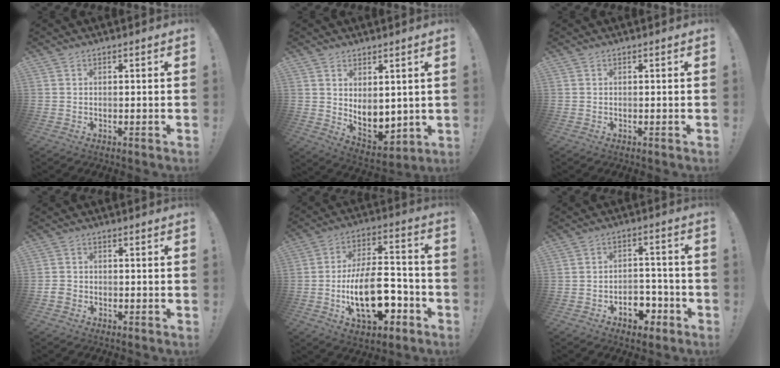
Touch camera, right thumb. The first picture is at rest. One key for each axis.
{"total": 7.3, "fx": 2.3, "fy": 5.4, "fz": 4.3, "tx": -0.045, "ty": -0.035, "tz": 0.054}
{"total": 0.0}
{"total": 2.8, "fx": -1.4, "fy": 2.1, "fz": 1.1, "tx": -0.021, "ty": 0.005, "tz": -0.026}
{"total": 20.8, "fx": -6.8, "fy": 10.6, "fz": 16.5, "tx": -0.286, "ty": 0.046, "tz": -0.104}
{"total": 8.2, "fx": -4.4, "fy": 5.8, "fz": 3.8, "tx": -0.040, "ty": 0.041, "tz": -0.070}